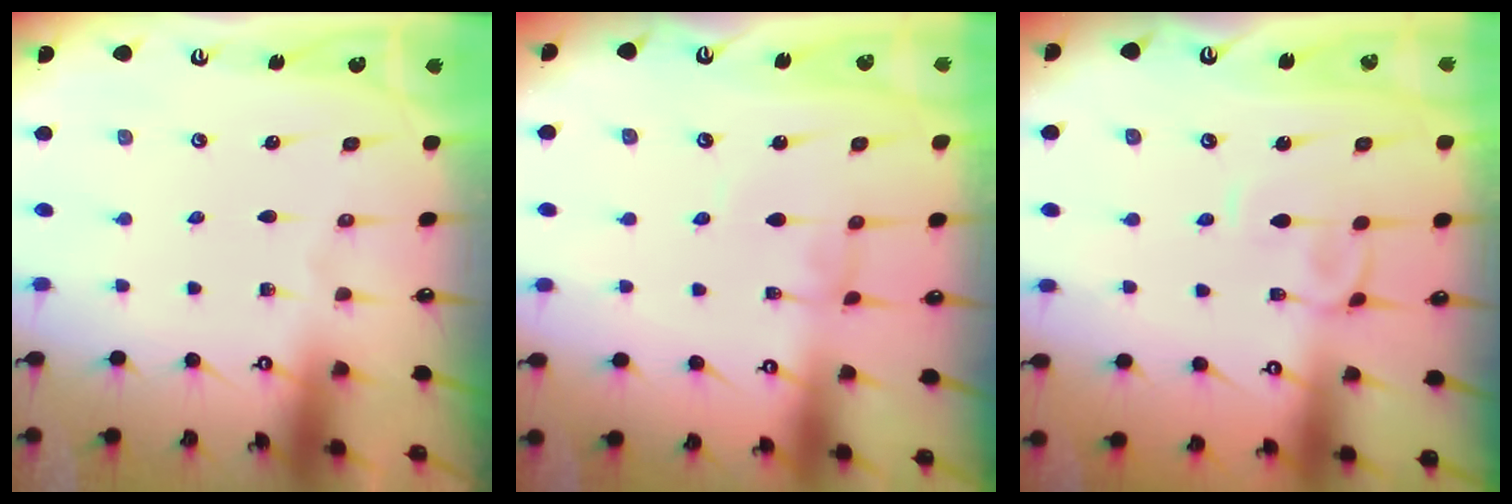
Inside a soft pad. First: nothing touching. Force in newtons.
{"total": 0.7, "press": 0.7, "slide": 0.1}
{"total": 2.7, "press": 2.7, "slide": 0.2}